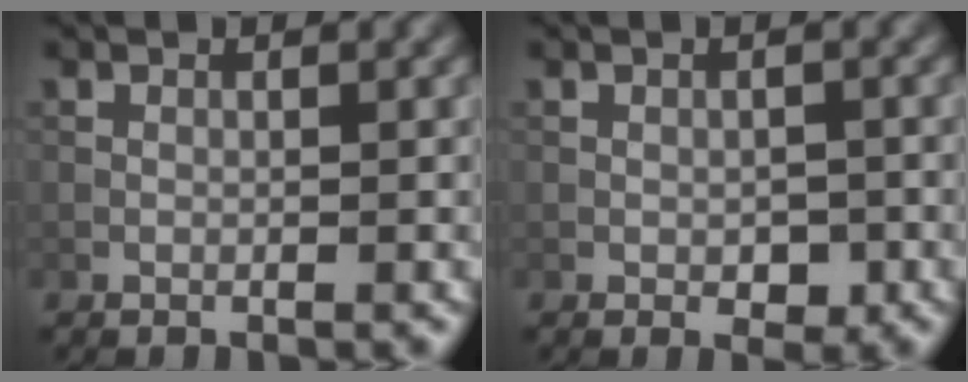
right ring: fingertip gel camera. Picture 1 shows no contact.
{"total": 1.7, "force": [-0.5, 1.1, 1.3], "torque": [-0.017, -0.004, -0.006]}